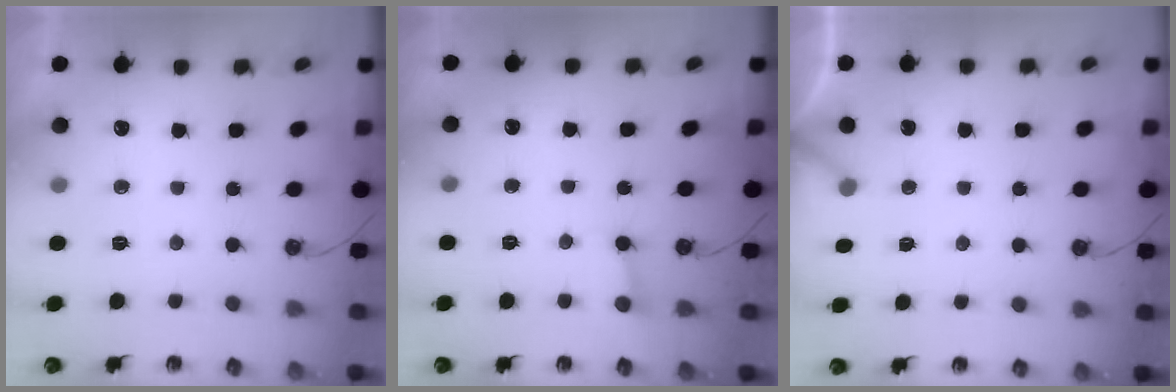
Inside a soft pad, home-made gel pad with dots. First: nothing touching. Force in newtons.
{"total": 2.5, "press": 2.5, "slide": 0.2}
{"total": 3.7, "press": 3.7, "slide": 0.3}